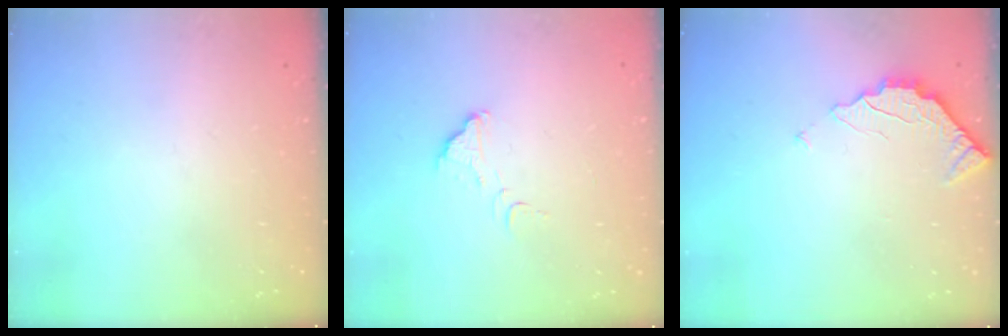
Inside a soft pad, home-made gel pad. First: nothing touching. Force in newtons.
{"total": 2.9, "press": 2.9, "slide": 0.1}
{"total": 2.3, "press": 2.3, "slide": 0.2}